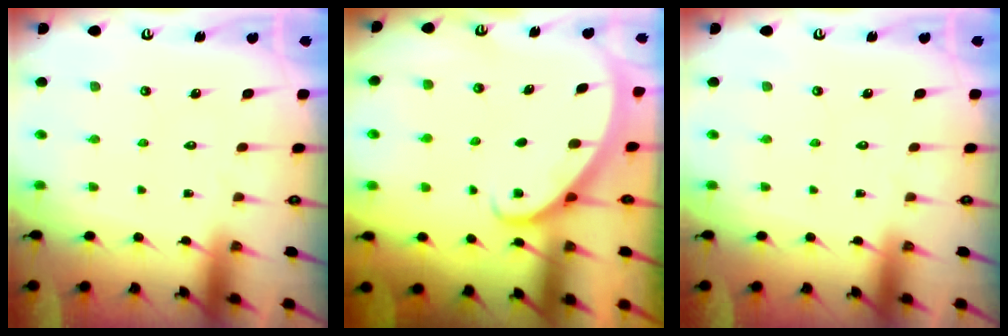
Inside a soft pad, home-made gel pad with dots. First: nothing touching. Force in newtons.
{"total": 2.3, "press": 2.3, "slide": 0.2}
{"total": 0.0}